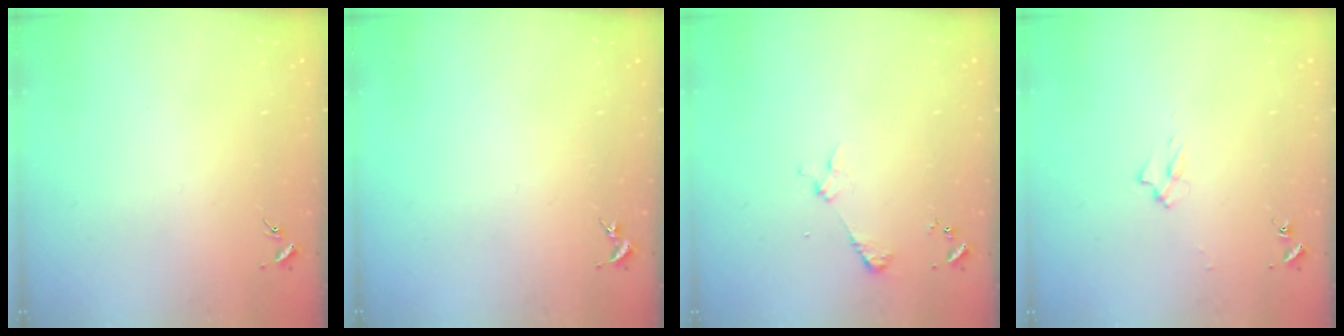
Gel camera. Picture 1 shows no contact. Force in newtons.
{"total": 0.0}
{"total": 2.2, "press": 2.2, "slide": 0.2}
{"total": 2.0, "press": 2.0, "slide": 0.3}